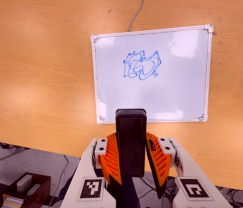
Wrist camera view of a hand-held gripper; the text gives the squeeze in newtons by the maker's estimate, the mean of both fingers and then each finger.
{"total": 8.9, "left": 7.0, "right": 10.8}